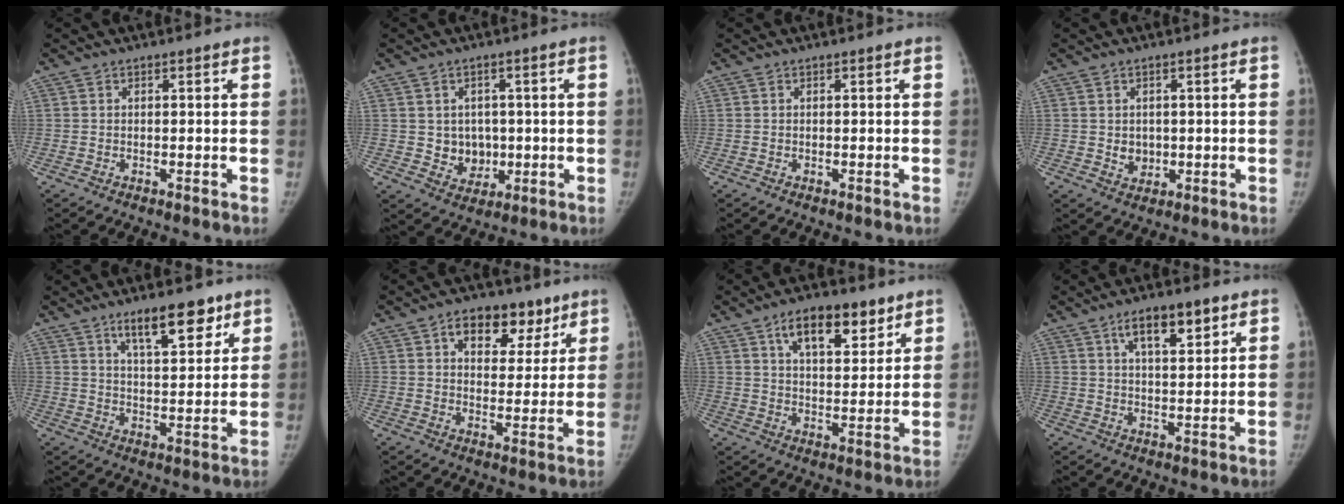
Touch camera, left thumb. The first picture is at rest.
{"total": 6.1, "force": [0.0, 5.5, 2.8], "torque": [-0.004, 0.000, 0.011]}
{"total": 0.0}
{"total": 3.2, "force": [-0.1, 2.8, 1.6], "torque": [-0.009, -0.001, 0.009]}
{"total": 10.8, "force": [6.8, 4.0, 7.4], "torque": [-0.090, -0.035, 0.112]}
{"total": 11.8, "force": [6.3, 7.4, 6.6], "torque": [-0.047, -0.017, 0.091]}
{"total": 12.5, "force": [7.2, 5.9, 8.2], "torque": [-0.095, -0.029, 0.117]}
{"total": 8.9, "force": [4.8, 3.4, 6.6], "torque": [-0.087, -0.018, 0.077]}